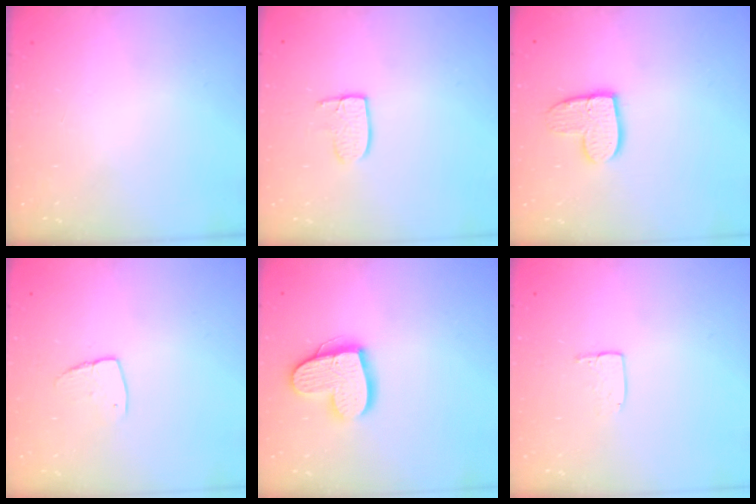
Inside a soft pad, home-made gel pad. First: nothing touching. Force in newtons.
{"total": 5.9, "press": 5.9, "slide": 0.4}
{"total": 10.7, "press": 10.7, "slide": 1.0}
{"total": 6.0, "press": 6.0, "slide": 0.3}
{"total": 15.0, "press": 14.9, "slide": 1.1}
{"total": 5.2, "press": 5.2, "slide": 0.4}